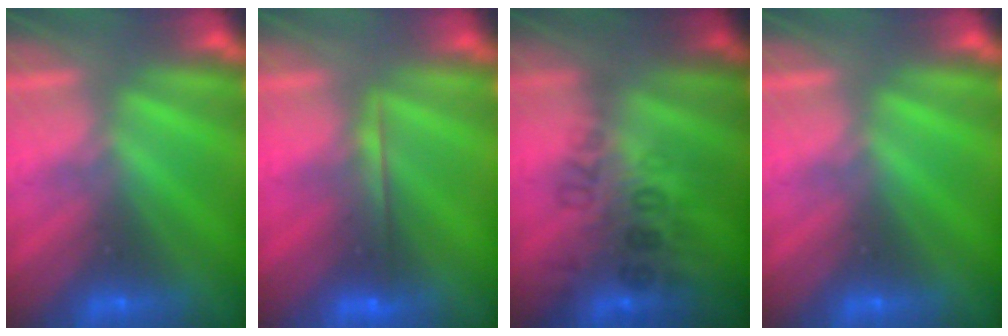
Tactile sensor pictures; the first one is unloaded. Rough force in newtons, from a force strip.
{"total": 2.1}
{"total": 2.8}
{"total": 0.0}